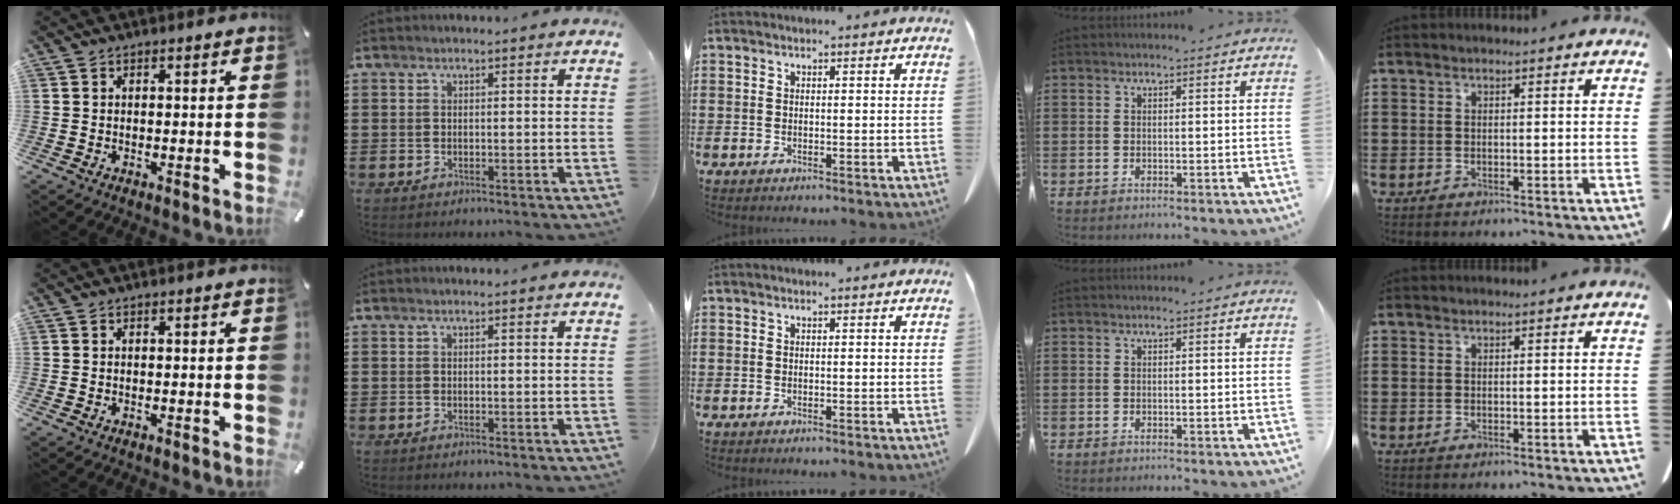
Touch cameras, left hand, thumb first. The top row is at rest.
{}